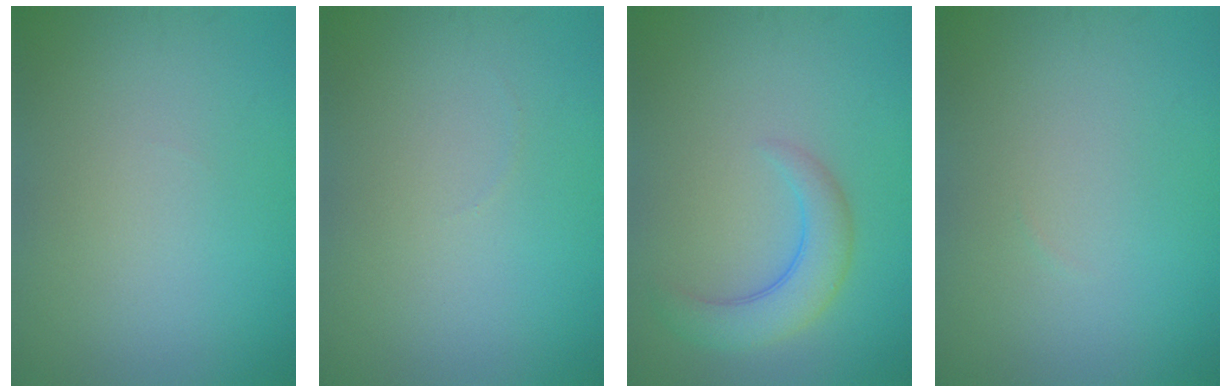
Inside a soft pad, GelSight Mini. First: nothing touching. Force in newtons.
{"total": 0.0}
{"total": 3.8, "press": 3.7, "slide": 0.4}
{"total": 0.0}